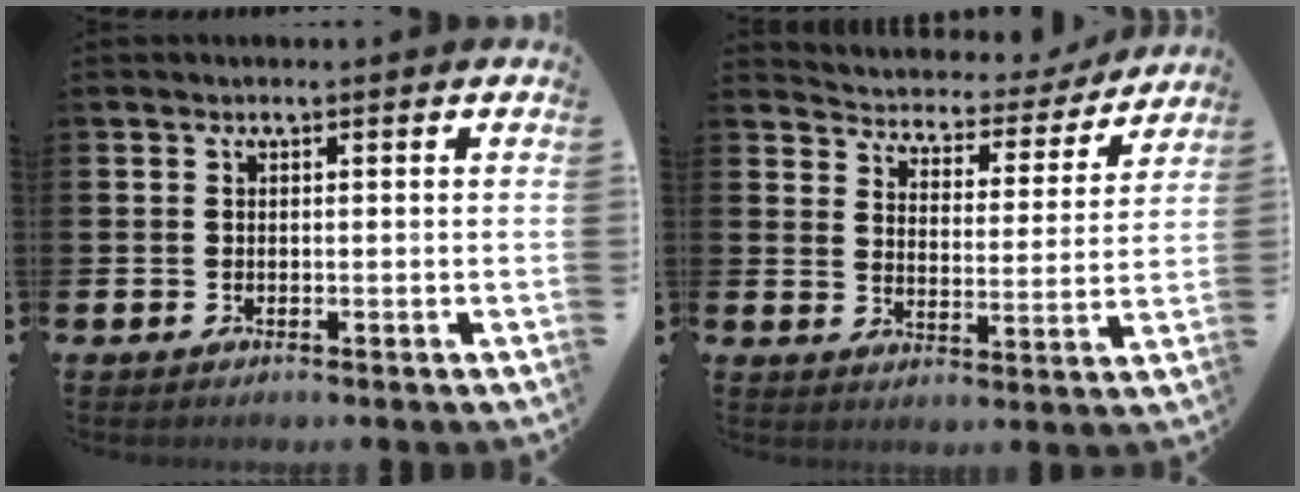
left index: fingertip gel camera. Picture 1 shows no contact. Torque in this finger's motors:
{"motor_torque": [1.02, -1.12, 0.08, 0.01]}